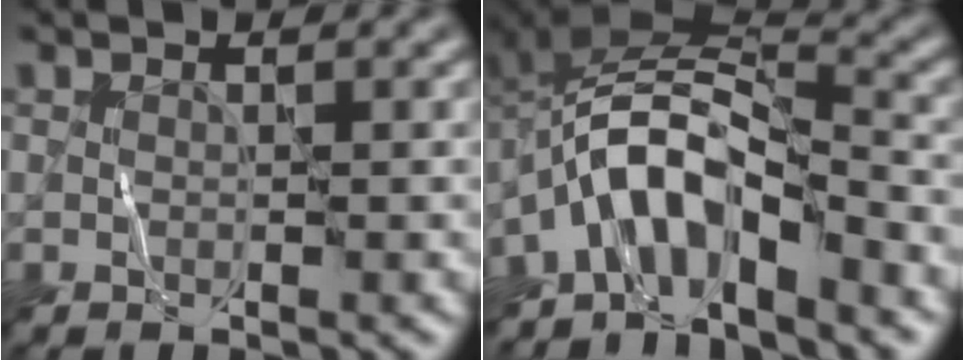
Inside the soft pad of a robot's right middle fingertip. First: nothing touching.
{"total": 7.3, "force": [-4.1, 3.0, 5.3], "torque": [-0.084, 0.011, -0.088]}